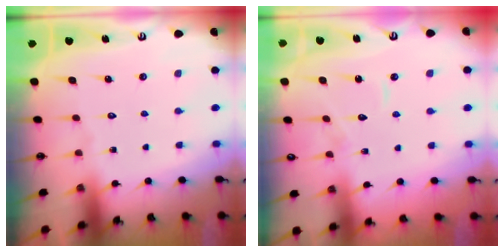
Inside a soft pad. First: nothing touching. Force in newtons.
{"total": 6.1, "press": 6.1, "slide": 0.5}